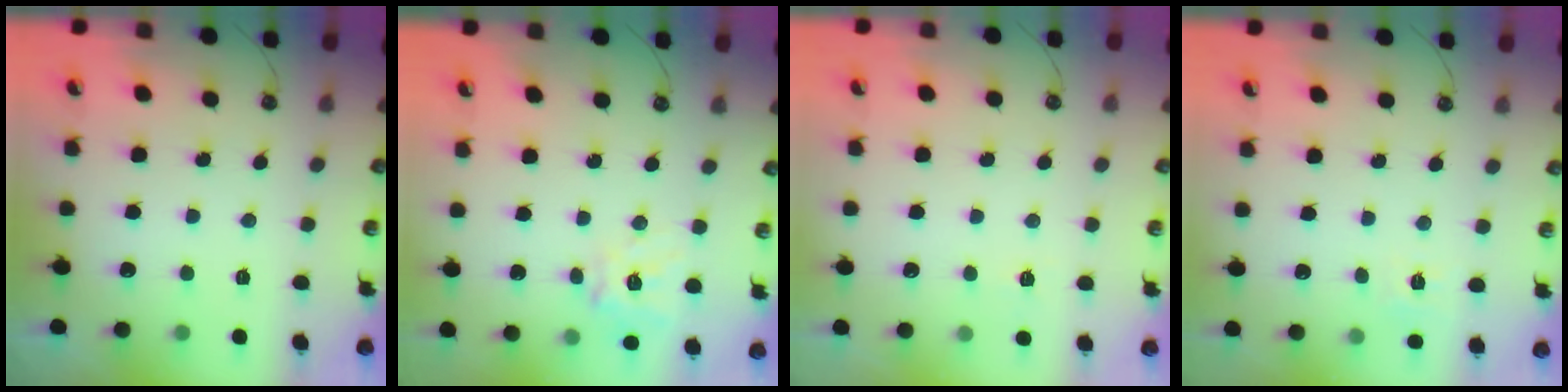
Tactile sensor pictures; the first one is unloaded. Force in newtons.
{"total": 12.8, "press": 12.6, "slide": 1.7}
{"total": 2.7, "press": 2.7, "slide": 0.3}
{"total": 6.4, "press": 6.4, "slide": 0.5}